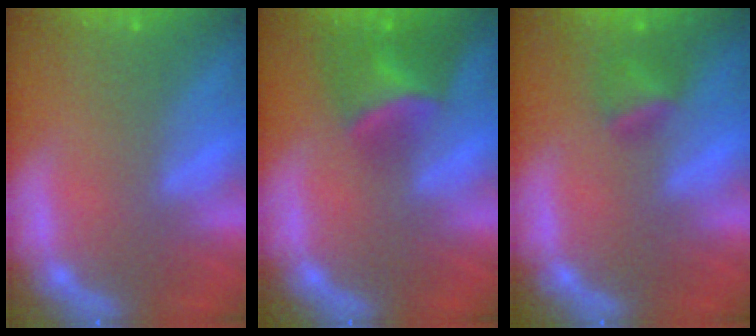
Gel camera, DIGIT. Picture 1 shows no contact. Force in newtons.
{"total": 5.0}
{"total": 2.4}